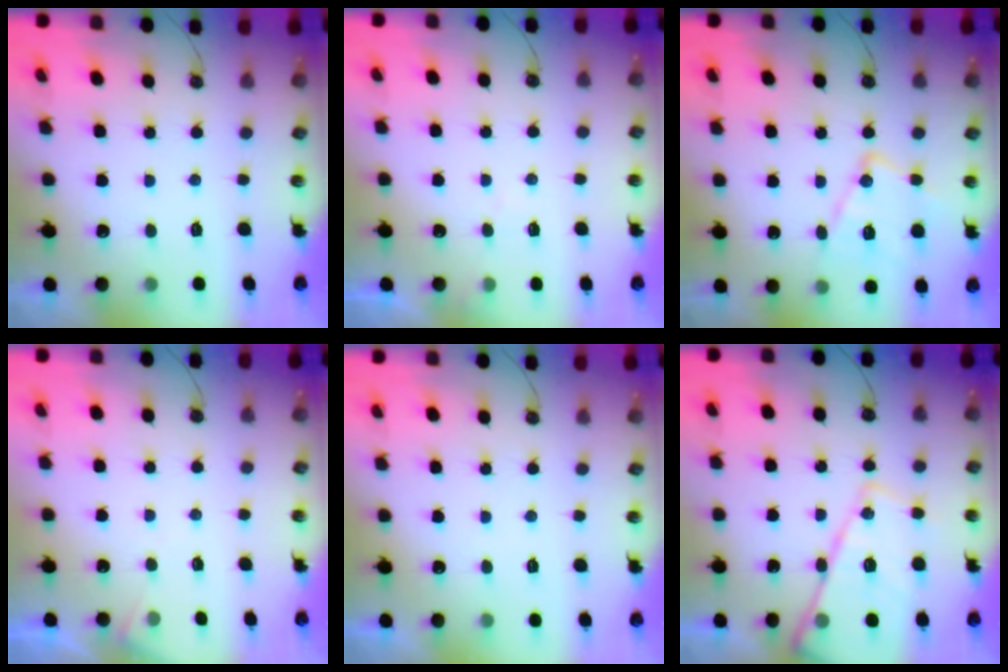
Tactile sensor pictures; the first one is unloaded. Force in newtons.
{"total": 5.0, "press": 4.9, "slide": 0.7}
{"total": 13.5, "press": 13.5, "slide": 0.6}
{"total": 3.5, "press": 3.5, "slide": 0.5}
{"total": 2.7, "press": 2.7, "slide": 0.4}
{"total": 19.4, "press": 19.3, "slide": 1.6}